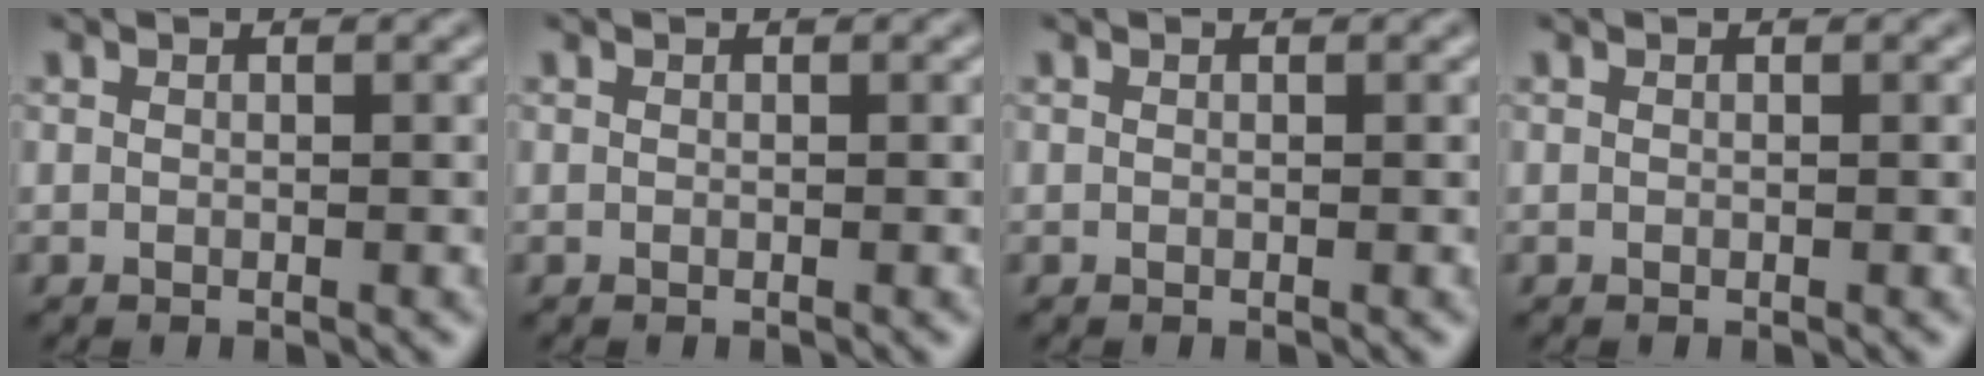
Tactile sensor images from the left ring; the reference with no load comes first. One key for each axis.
{"total": 0.0}
{"total": 0.0}
{"total": 0.0}